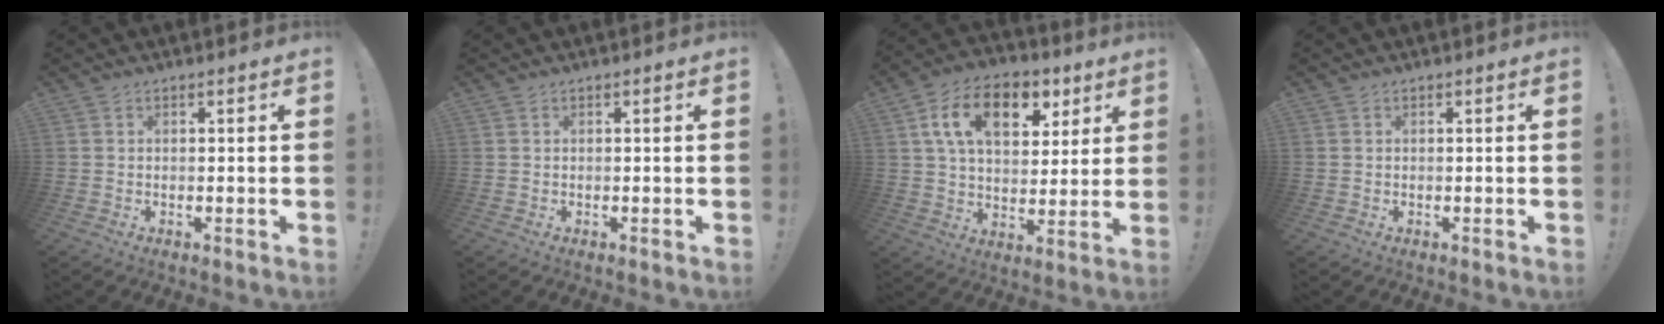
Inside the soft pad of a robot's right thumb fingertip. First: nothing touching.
{"total": 0.0}
{"total": 17.0, "force": [7.1, 10.7, 11.2], "torque": [-0.170, -0.022, 0.125]}
{"total": 0.0}